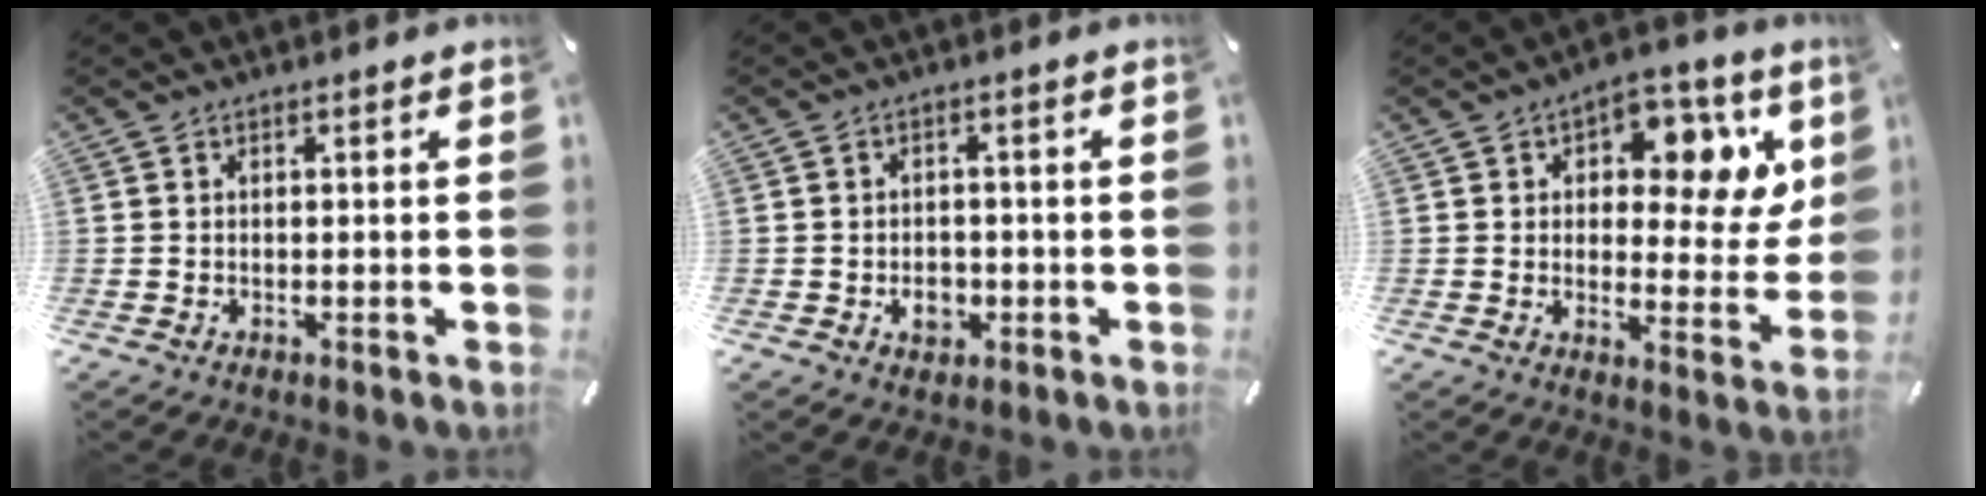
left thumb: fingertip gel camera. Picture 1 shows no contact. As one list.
[{"total": 4.6, "force": [-1.3, 3.6, 2.4], "torque": [-0.025, 0.001, -0.024]}, {"total": 12.1, "force": [5.3, 7.7, 7.8], "torque": [-0.088, -0.038, 0.088]}]